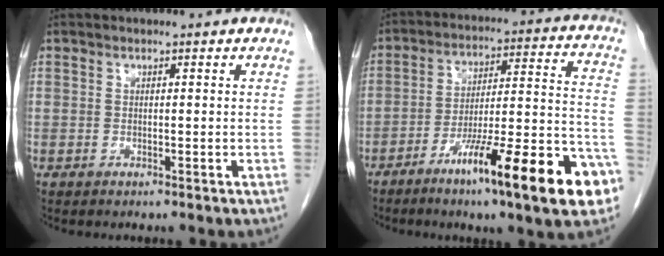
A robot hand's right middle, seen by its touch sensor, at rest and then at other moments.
{"total": 20.6, "force": [-11.1, 1.4, 17.3], "torque": [-0.206, -0.001, -0.169]}